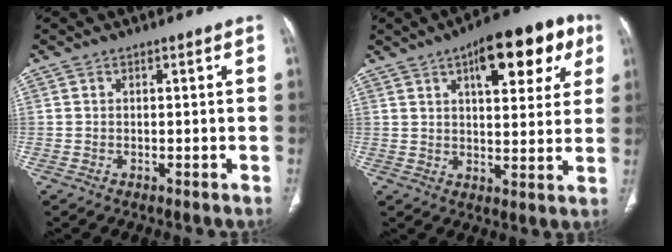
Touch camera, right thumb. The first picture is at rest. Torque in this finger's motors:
{"motor_torque": [0.18, 1.91, 0.01, 0.20, 0.07]}